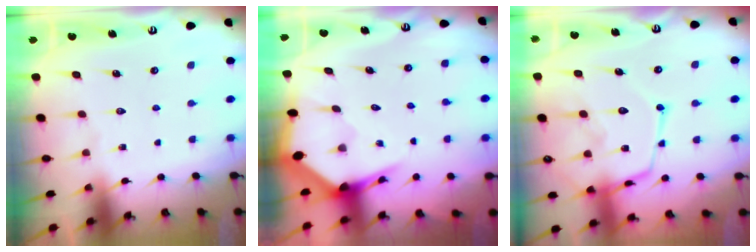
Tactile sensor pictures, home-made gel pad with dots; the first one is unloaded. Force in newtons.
{"total": 3.7, "press": 3.7, "slide": 0.2}
{"total": 15.6, "press": 15.6, "slide": 1.2}